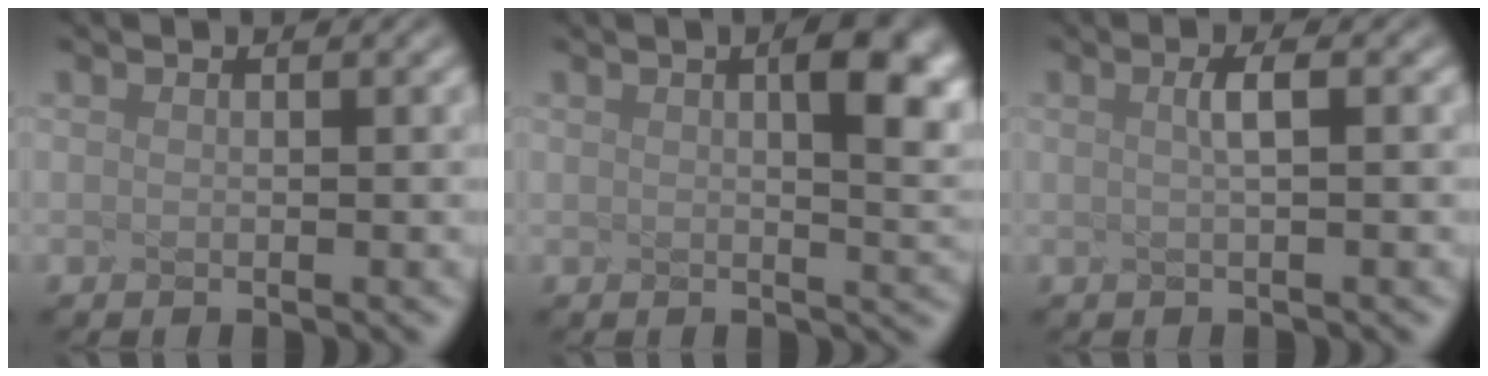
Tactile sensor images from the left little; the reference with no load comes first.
{"total": 4.9, "force": [1.3, 1.1, 4.6], "torque": [-0.051, 0.011, 0.045]}
{"total": 1.4, "force": [-1.0, -0.7, 0.7], "torque": [-0.038, -0.002, 0.016]}